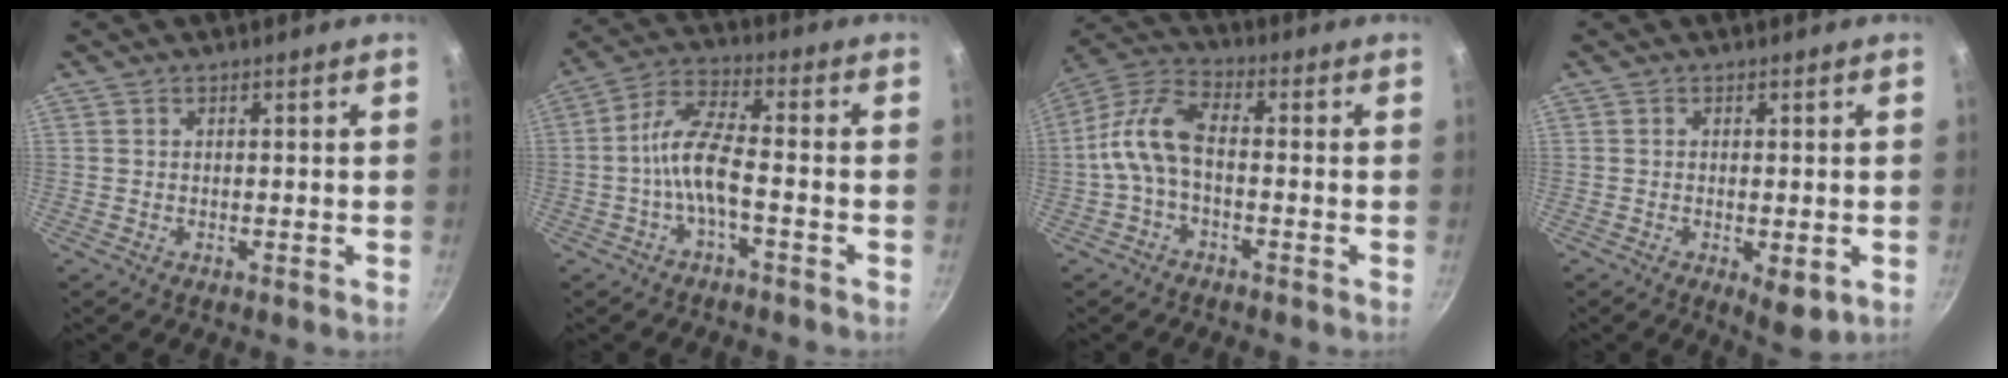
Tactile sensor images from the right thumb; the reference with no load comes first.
{"total": 8.3, "force": [-2.8, 2.8, 7.3], "torque": [-0.153, 0.035, -0.062]}
{"total": 9.1, "force": [-1.9, 4.8, 7.5], "torque": [-0.157, 0.040, -0.052]}
{"total": 4.6, "force": [-1.2, 1.8, 4.0], "torque": [-0.058, -0.012, -0.012]}